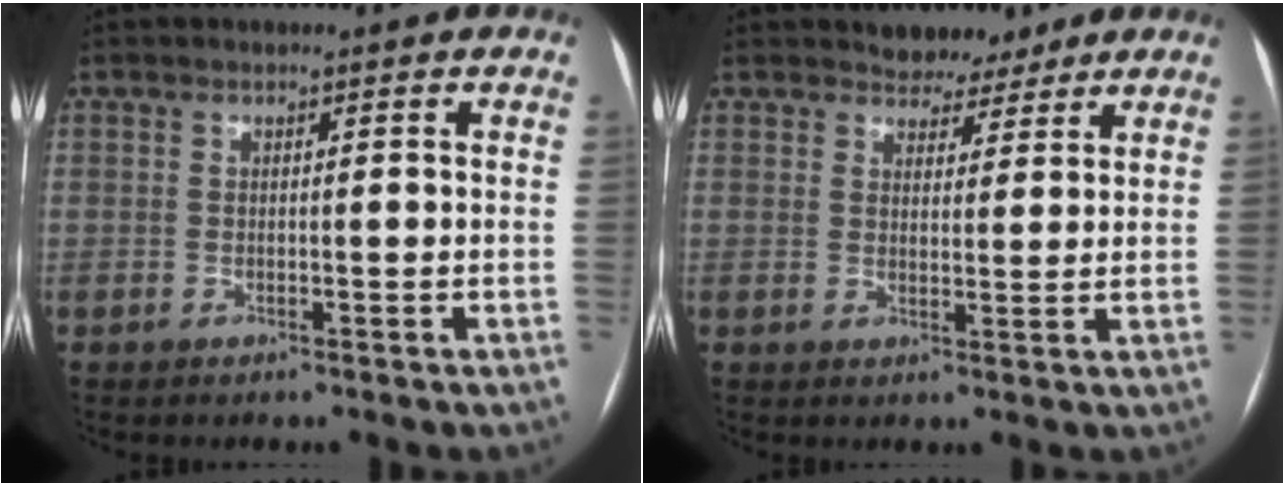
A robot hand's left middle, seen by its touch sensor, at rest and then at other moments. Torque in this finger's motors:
{"motor_torque": [0.02, -0.03, -0.01, -0.01]}